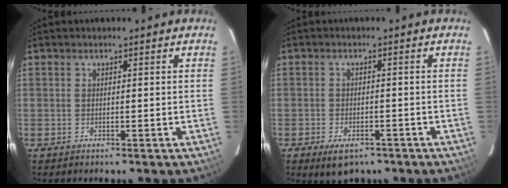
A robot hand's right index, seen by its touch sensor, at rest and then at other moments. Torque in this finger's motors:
{"motor_torque": [0.63, -0.52, 0.06, 0.00]}